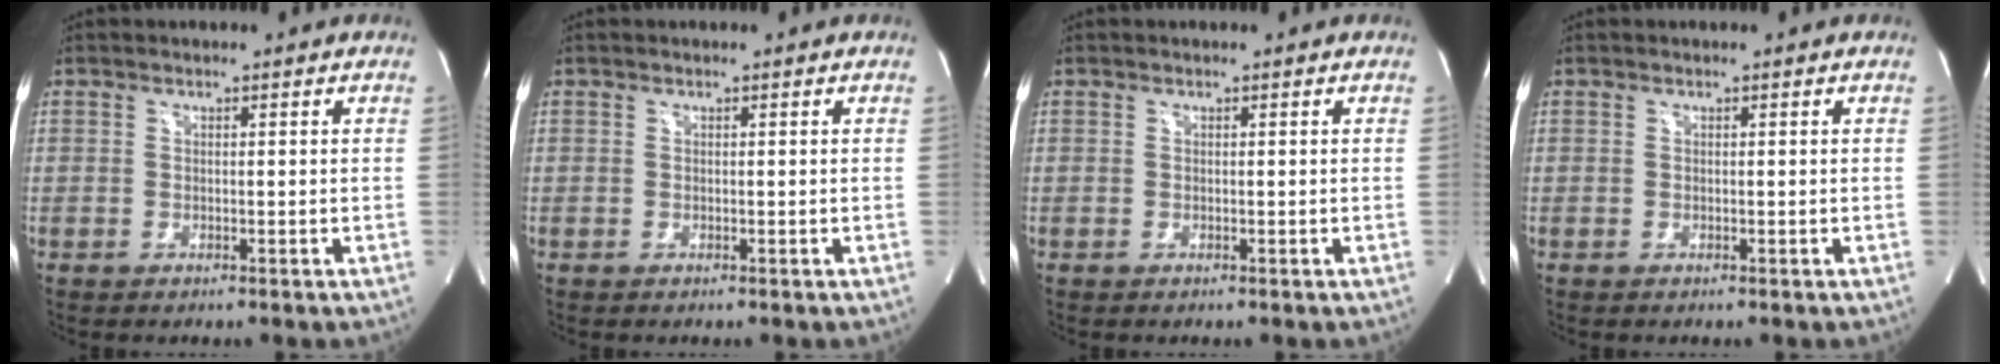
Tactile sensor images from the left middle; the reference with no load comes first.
{"total": 0.0}
{"total": 0.0}
{"total": 0.0}